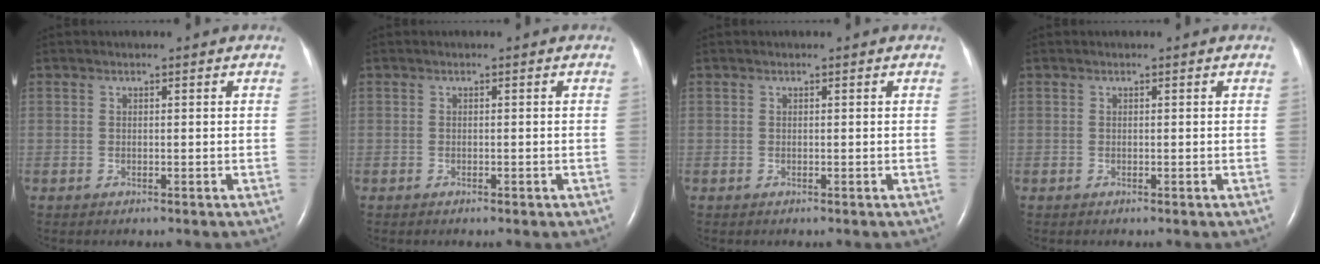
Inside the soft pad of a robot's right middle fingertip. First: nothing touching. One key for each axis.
{"total": 0.7, "fx": -0.4, "fy": 0.2, "fz": 0.5, "tx": -0.010, "ty": -0.001, "tz": -0.004}
{"total": 0.0}
{"total": 0.0}